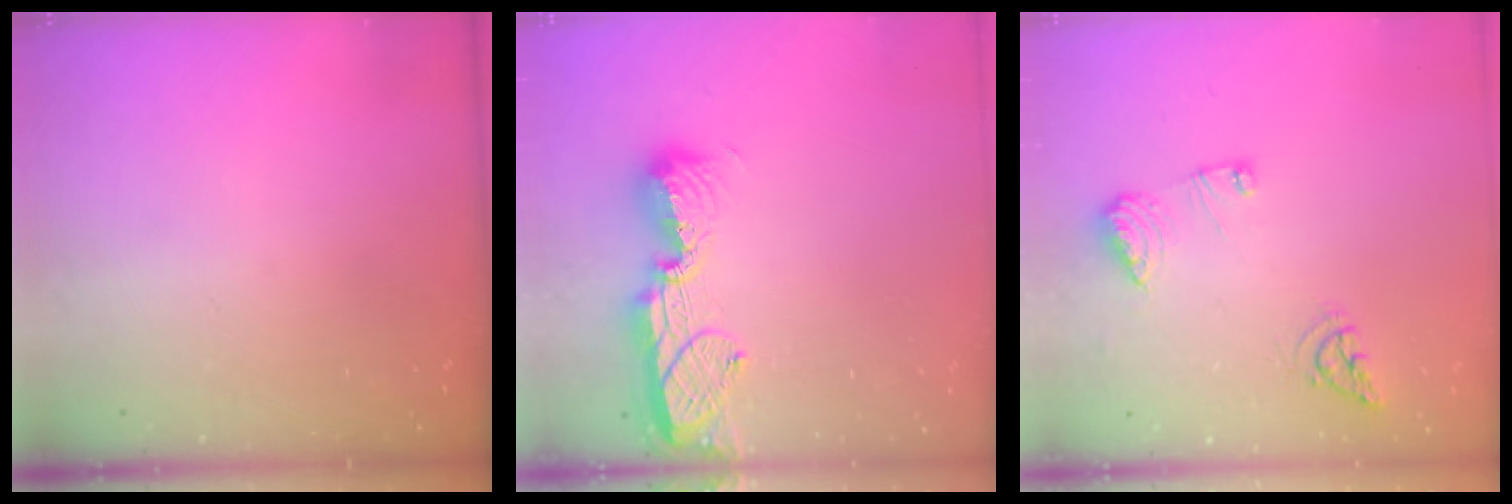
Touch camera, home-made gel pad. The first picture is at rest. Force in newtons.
{"total": 11.5, "press": 11.5, "slide": 0.7}
{"total": 9.7, "press": 9.6, "slide": 1.1}